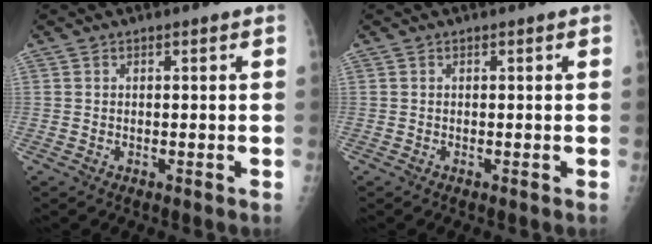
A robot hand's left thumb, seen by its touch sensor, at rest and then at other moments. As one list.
[{"total": 0.0}]